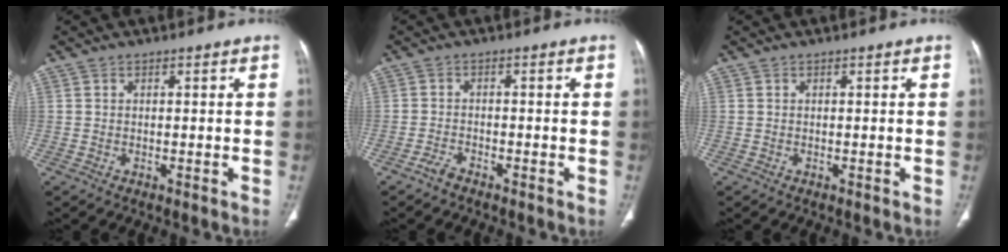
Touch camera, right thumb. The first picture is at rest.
{"total": 1.8, "force": [-1.6, 0.5, 0.6], "torque": [-0.018, 0.009, -0.031]}
{"total": 0.0}